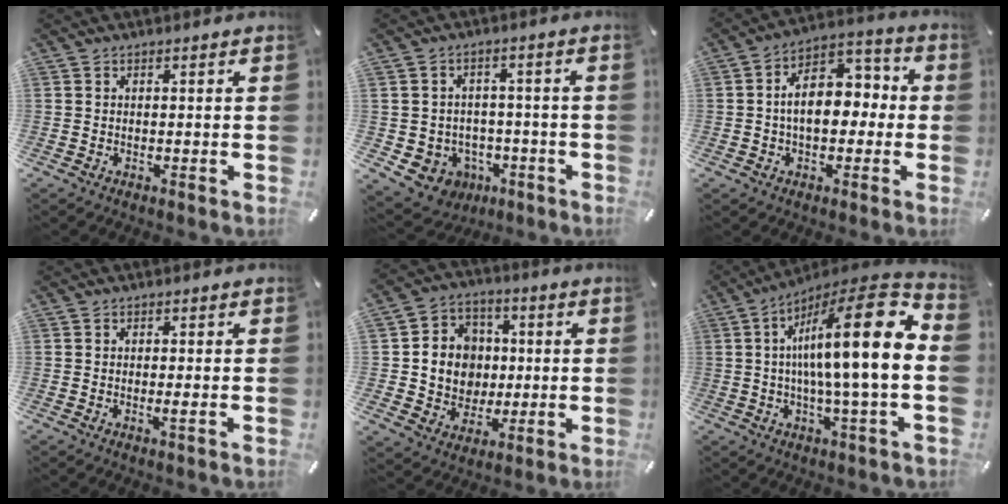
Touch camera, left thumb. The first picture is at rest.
{"total": 6.9, "force": [-1.9, 6.5, 1.5], "torque": [-0.033, 0.013, -0.029]}
{"total": 11.3, "force": [-0.9, 7.8, 8.1], "torque": [-0.114, 0.002, -0.019]}
{"total": 1.3, "force": [-0.2, 0.1, 1.3], "torque": [-0.022, -0.006, -0.003]}
{"total": 11.0, "force": [0.0, 10.7, 2.4], "torque": [-0.041, 0.004, 0.013]}
{"total": 19.2, "force": [3.0, 2.8, 18.8], "torque": [-0.301, -0.032, 0.030]}